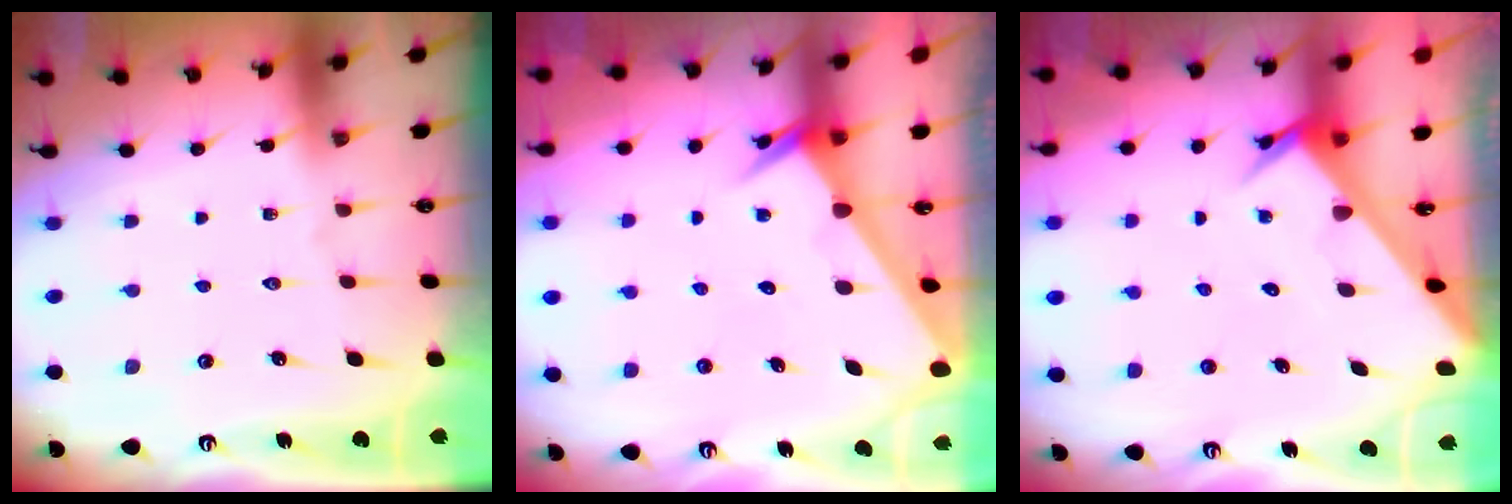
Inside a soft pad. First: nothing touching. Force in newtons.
{"total": 2.6, "press": 2.6, "slide": 0.0}
{"total": 3.7, "press": 3.7, "slide": 0.2}